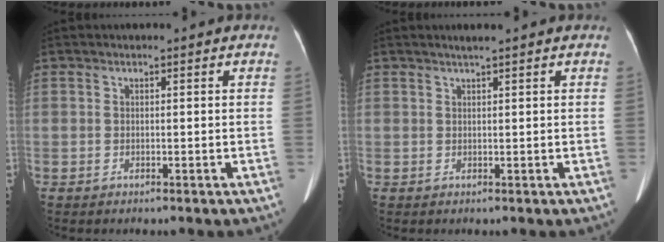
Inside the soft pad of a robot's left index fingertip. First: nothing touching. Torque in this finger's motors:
{"motor_torque": [0.21, -0.04, 0.00, -0.01]}